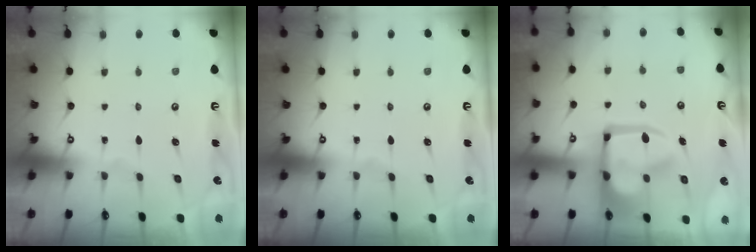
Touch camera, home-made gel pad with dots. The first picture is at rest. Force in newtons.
{"total": 0.0}
{"total": 15.1, "press": 15.0, "slide": 1.7}